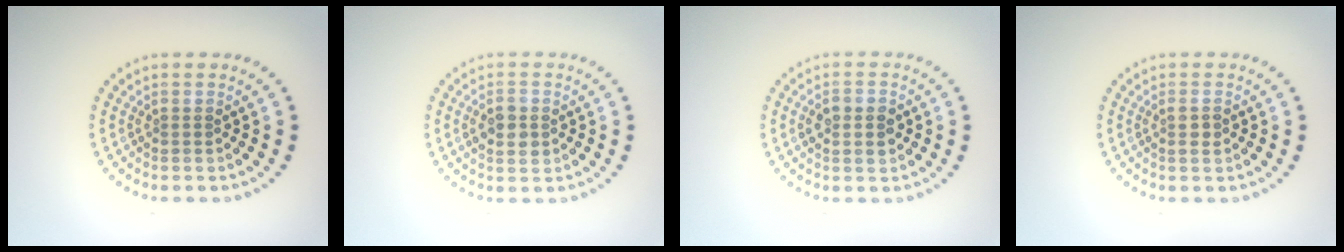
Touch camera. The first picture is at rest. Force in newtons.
{"total": 2.7, "press": 2.7, "slide": 0.0}
{"total": 2.7, "press": 2.7, "slide": 0.1}
{"total": 1.2, "press": 1.1, "slide": 0.4}